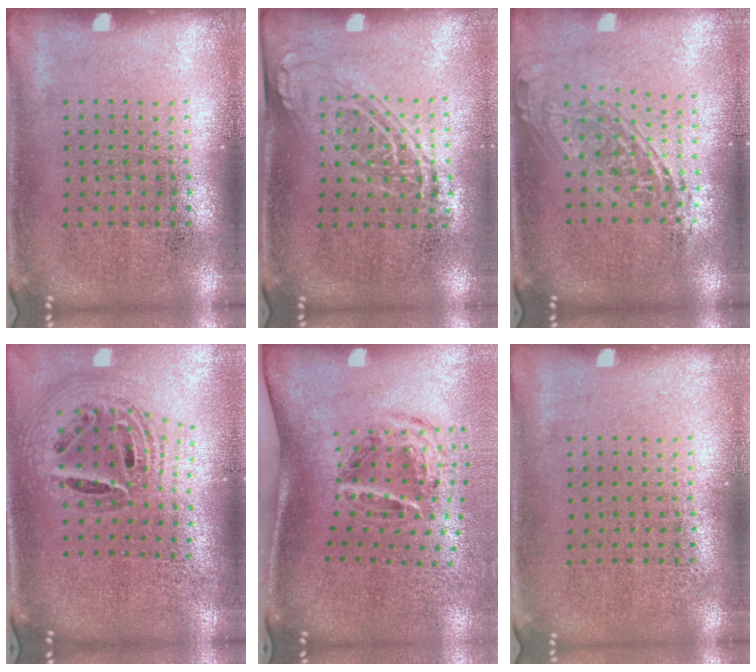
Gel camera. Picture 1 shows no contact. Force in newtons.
{"total": 1.4, "press": 1.1, "slide": 0.8}
{"total": 1.7, "press": 1.4, "slide": 1.0}
{"total": 1.6, "press": 1.4, "slide": 0.8}
{"total": 2.0, "press": 1.2, "slide": 1.6}
{"total": 0.0}